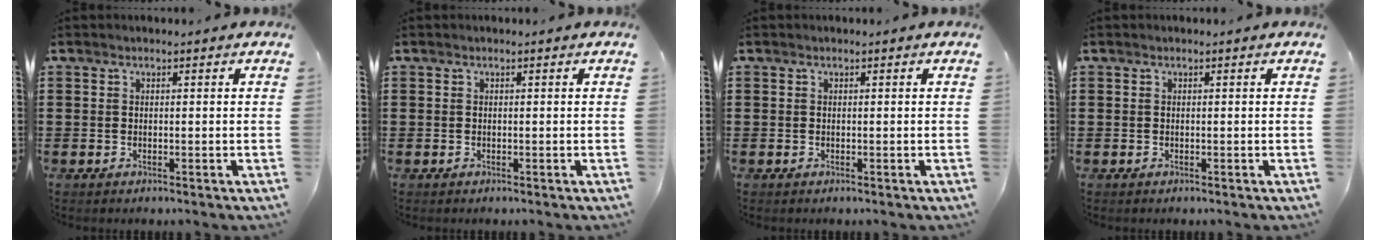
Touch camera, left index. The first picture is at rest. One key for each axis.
{"total": 0.0}
{"total": 0.0}
{"total": 0.0}